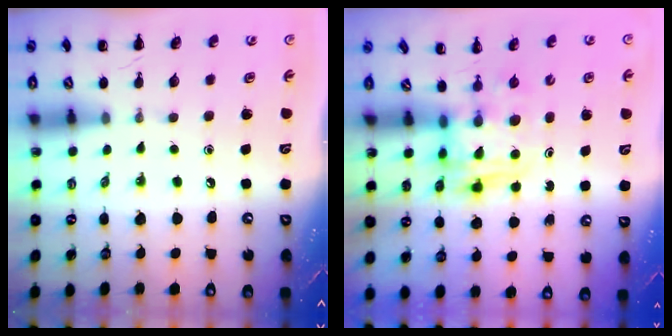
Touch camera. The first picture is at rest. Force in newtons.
{"total": 2.6, "press": 2.6, "slide": 0.2}